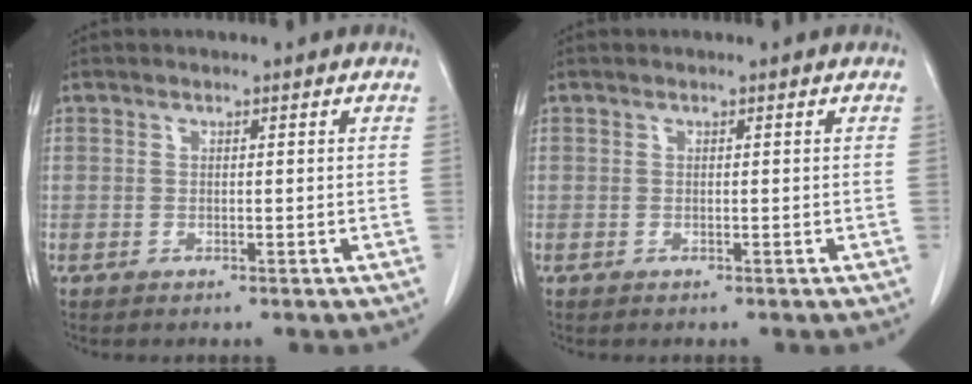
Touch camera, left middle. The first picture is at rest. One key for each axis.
{"total": 0.0}